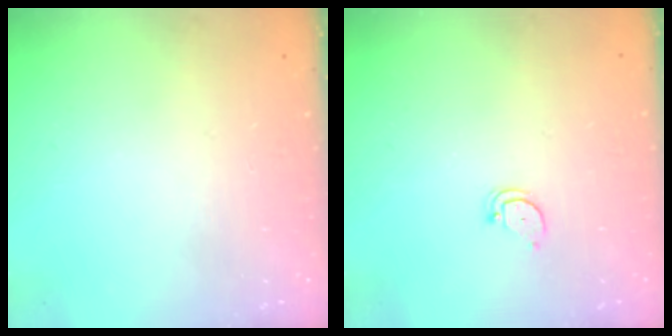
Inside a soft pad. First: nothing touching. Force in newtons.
{"total": 2.6, "press": 2.6, "slide": 0.0}